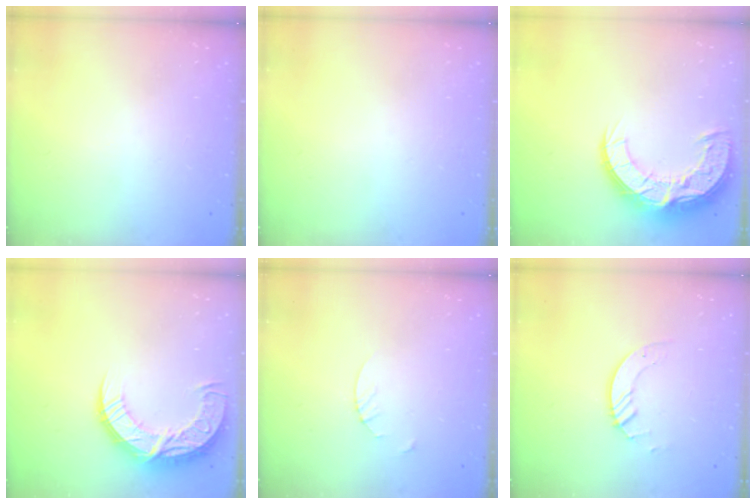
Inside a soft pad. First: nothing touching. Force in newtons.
{"total": 0.0}
{"total": 16.4, "press": 16.3, "slide": 1.2}
{"total": 14.6, "press": 14.5, "slide": 0.8}
{"total": 1.8, "press": 1.8, "slide": 0.2}
{"total": 3.7, "press": 3.6, "slide": 0.4}